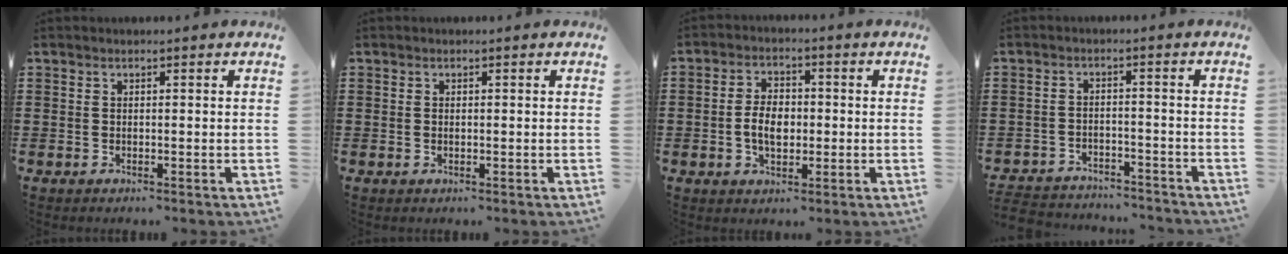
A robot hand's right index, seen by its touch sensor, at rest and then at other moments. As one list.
[{"total": 0.0}, {"total": 4.9, "force": [-0.6, 3.1, 3.8], "torque": [-0.079, 0.003, -0.016]}, {"total": 3.6, "force": [-3.5, 0.5, -0.1], "torque": [-0.011, 0.000, -0.078]}]